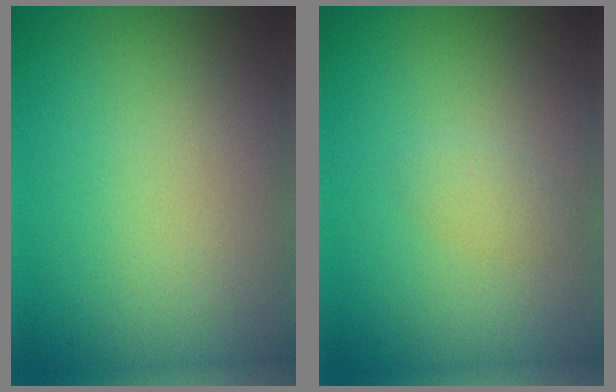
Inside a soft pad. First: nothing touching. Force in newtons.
{"total": 1.1, "press": 1.1, "slide": 0.1}